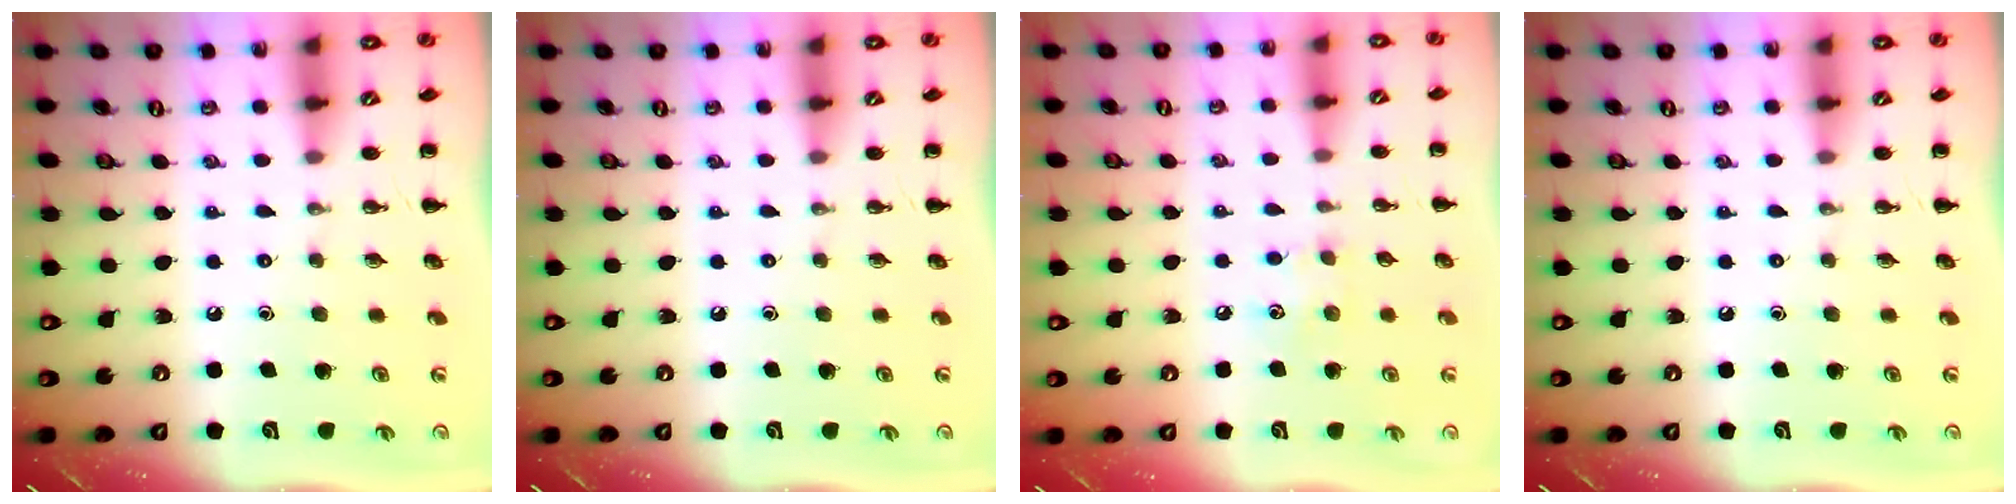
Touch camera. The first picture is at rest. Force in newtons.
{"total": 0.0}
{"total": 6.3, "press": 6.1, "slide": 1.5}
{"total": 0.0}